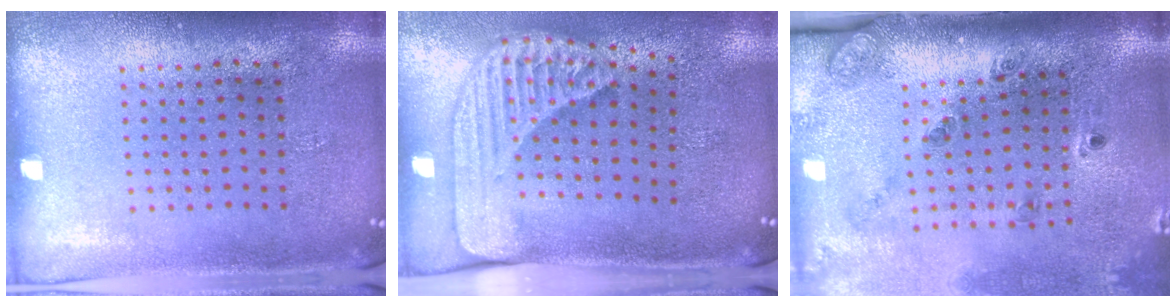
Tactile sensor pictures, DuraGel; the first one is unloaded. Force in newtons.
{"total": 2.5, "press": 1.7, "slide": 1.8}
{"total": 1.8, "press": 1.5, "slide": 1.0}